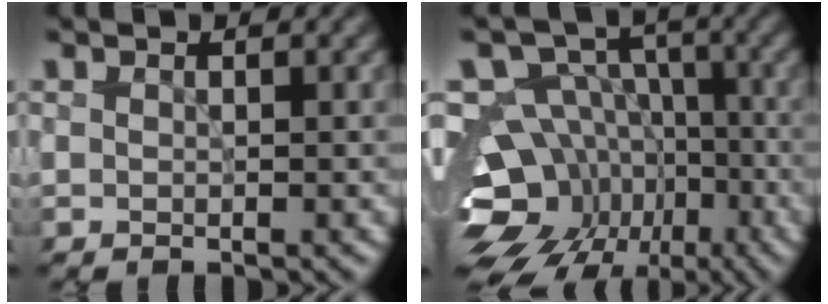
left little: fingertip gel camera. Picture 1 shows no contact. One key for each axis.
{"total": 16.9, "fx": -6.3, "fy": 13.7, "fz": 7.5, "tx": -0.144, "ty": -0.011, "tz": -0.096}